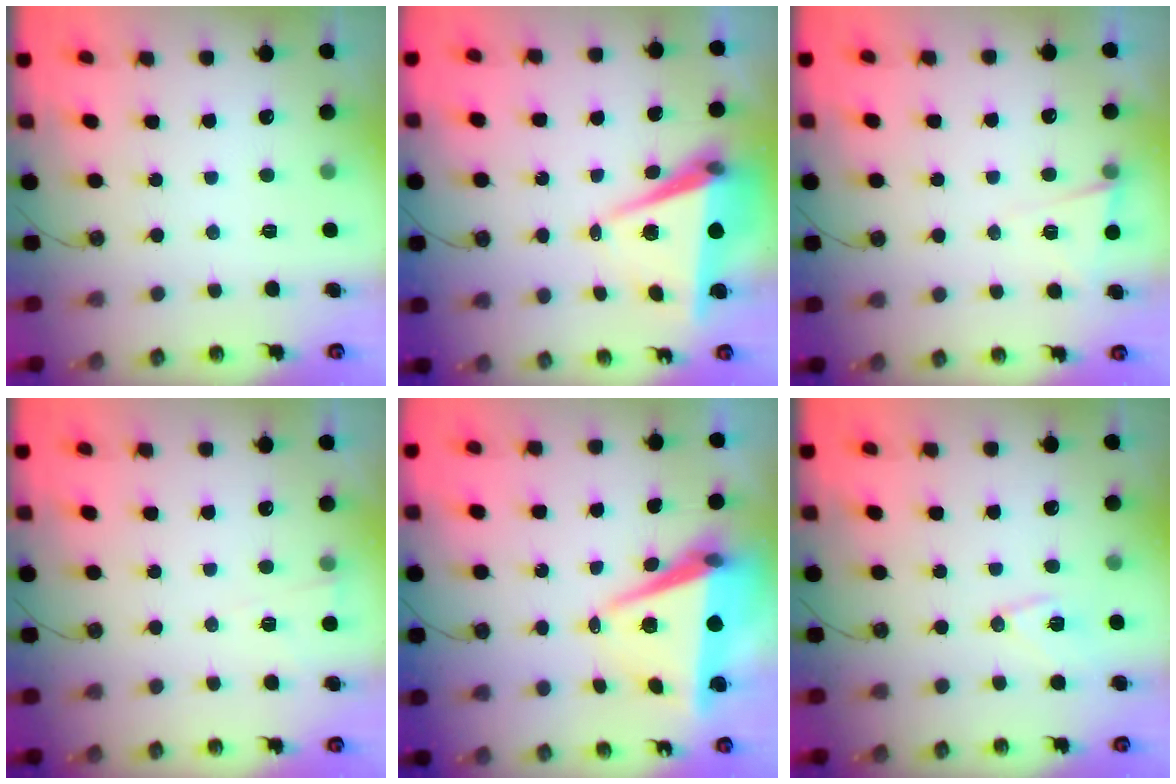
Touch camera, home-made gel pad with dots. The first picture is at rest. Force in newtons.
{"total": 8.1, "press": 6.8, "slide": 4.4}
{"total": 5.0, "press": 4.5, "slide": 2.1}
{"total": 3.1, "press": 2.9, "slide": 1.1}
{"total": 8.3, "press": 7.2, "slide": 4.1}
{"total": 9.1, "press": 9.1, "slide": 0.8}